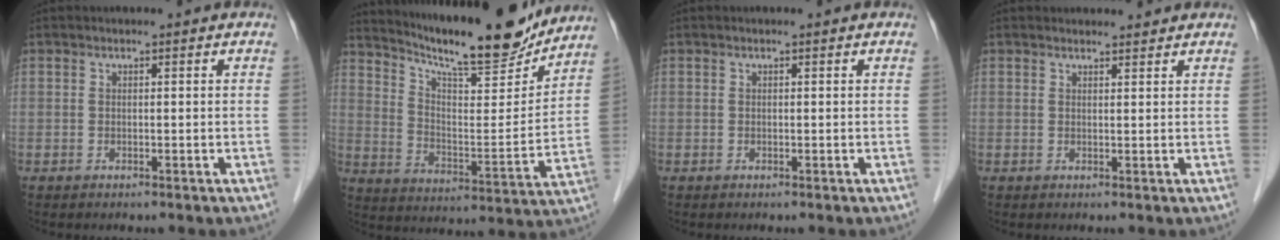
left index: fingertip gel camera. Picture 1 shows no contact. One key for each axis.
{"total": 18.9, "fx": 17.0, "fy": 2.1, "fz": 7.9, "tx": -0.136, "ty": -0.024, "tz": 0.255}
{"total": 0.0}
{"total": 2.6, "fx": 2.5, "fy": 0.6, "fz": 0.2, "tx": -0.007, "ty": 0.008, "tz": 0.033}